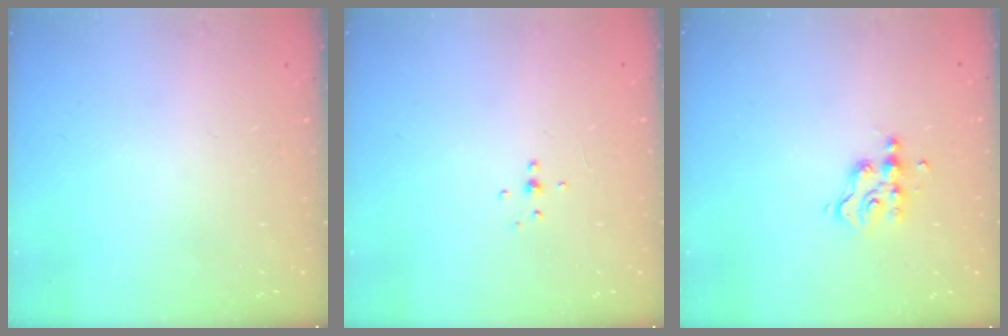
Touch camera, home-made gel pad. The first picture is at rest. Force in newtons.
{"total": 3.4, "press": 3.3, "slide": 0.8}
{"total": 5.0, "press": 5.0, "slide": 0.3}